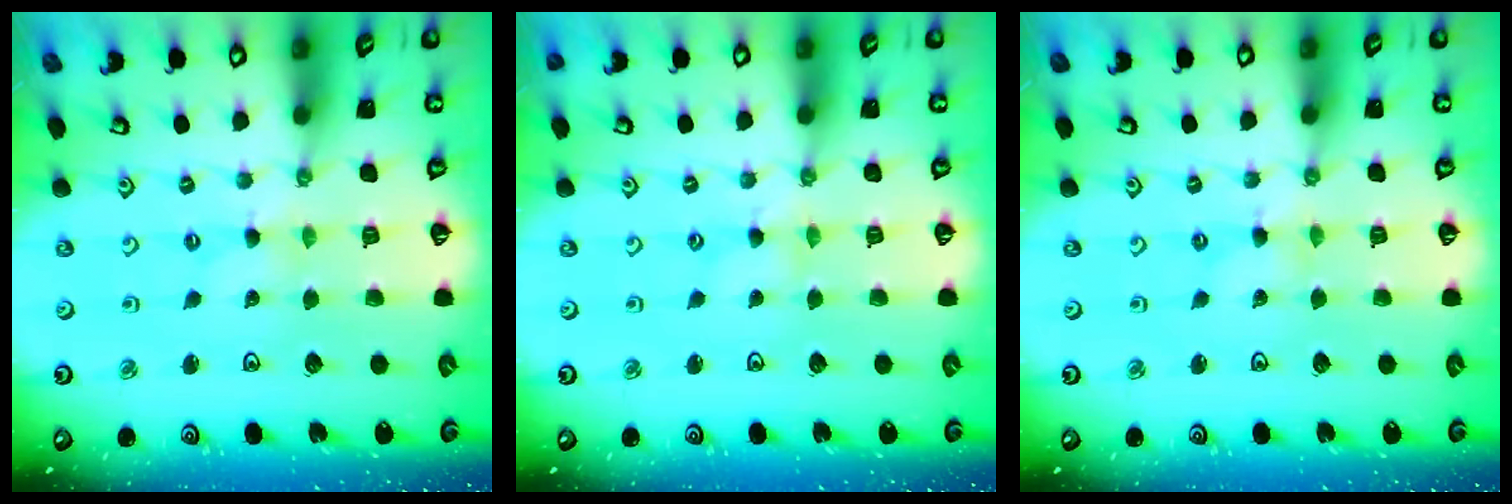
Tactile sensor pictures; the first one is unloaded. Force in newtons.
{"total": 1.1, "press": 1.1, "slide": 0.1}
{"total": 0.0}